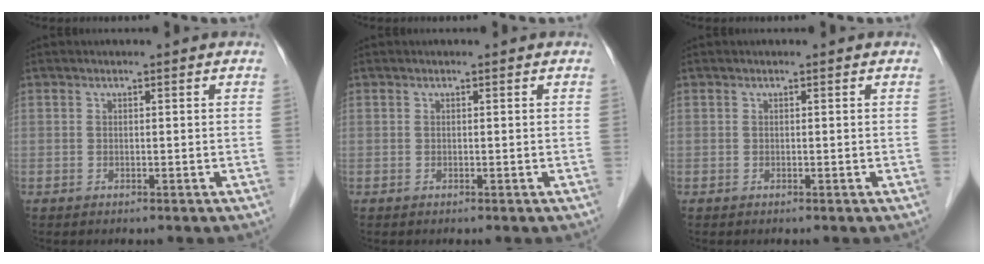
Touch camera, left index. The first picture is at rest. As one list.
[{"total": 0.0}, {"total": 0.0}]